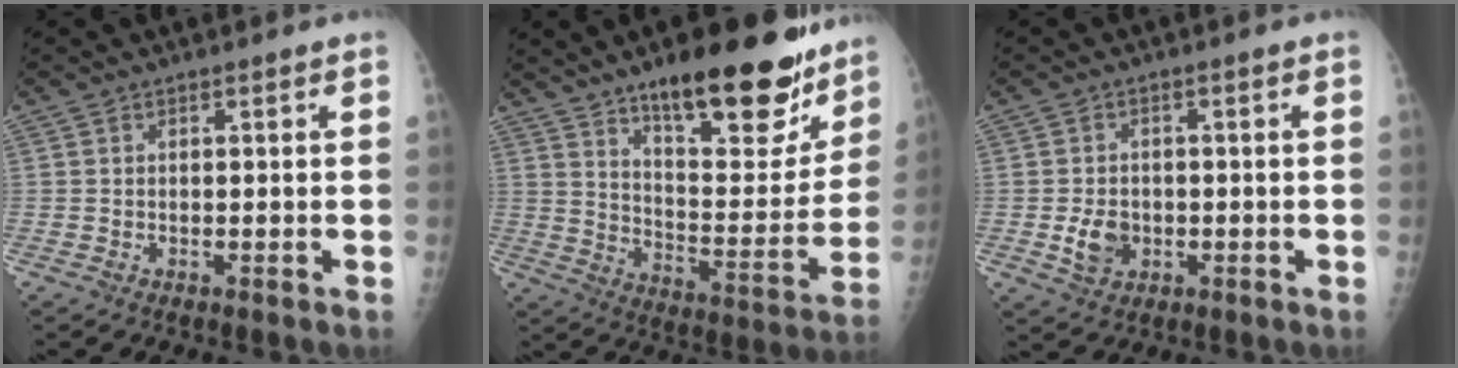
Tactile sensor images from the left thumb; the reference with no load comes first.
{"total": 24.1, "force": [16.4, 8.1, 15.7], "torque": [-0.174, -0.086, 0.248]}
{"total": 4.8, "force": [-1.0, 3.7, 2.8], "torque": [-0.040, 0.004, -0.011]}